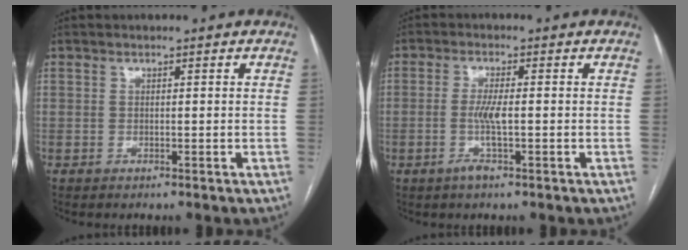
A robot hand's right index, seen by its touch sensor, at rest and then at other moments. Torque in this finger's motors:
{"motor_torque": [0.12, -0.05, 0.12, 0.07]}